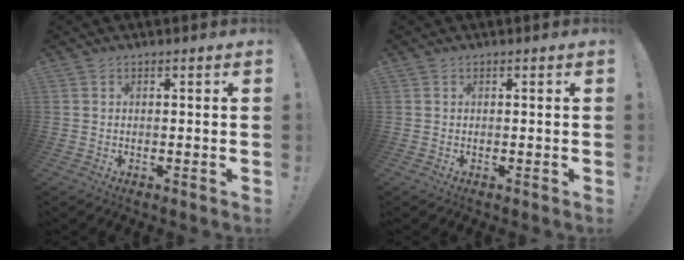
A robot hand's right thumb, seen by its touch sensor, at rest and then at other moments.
{"total": 0.0}